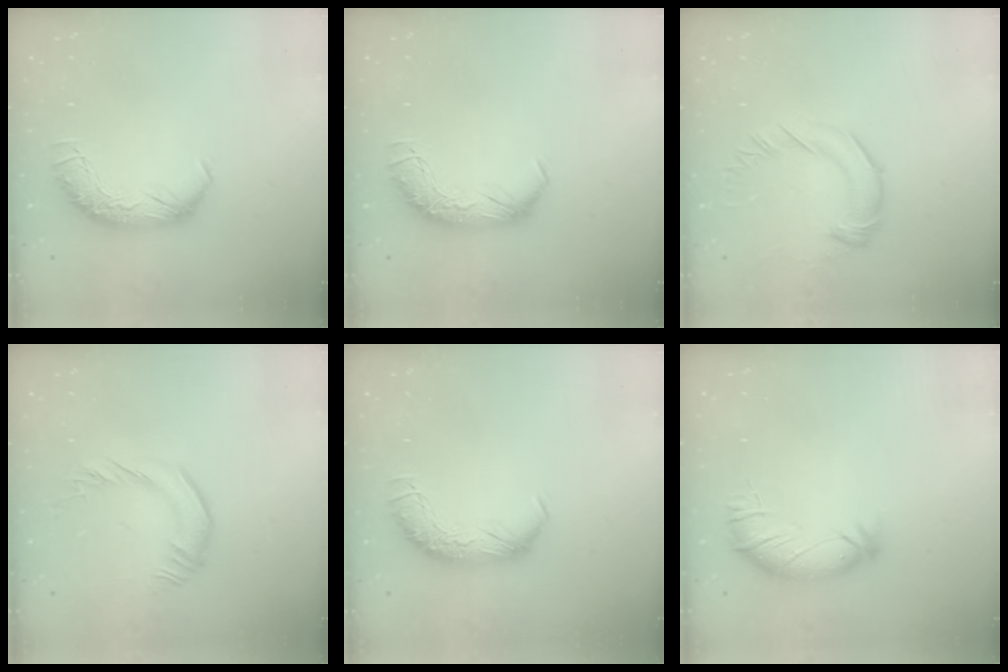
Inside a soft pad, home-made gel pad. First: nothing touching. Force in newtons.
{"total": 0.0}
{"total": 2.5, "press": 2.4, "slide": 0.7}
{"total": 0.9, "press": 0.3, "slide": 0.8}
{"total": 0.0}
{"total": 3.2, "press": 2.5, "slide": 1.9}